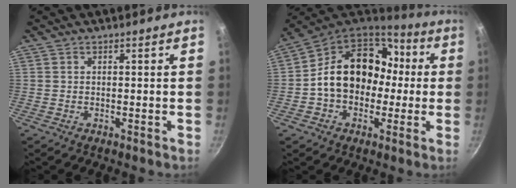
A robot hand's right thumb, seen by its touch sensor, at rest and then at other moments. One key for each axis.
{"total": 18.8, "fx": 0.2, "fy": 14.8, "fz": 11.6, "tx": -0.153, "ty": 0.056, "tz": -0.003}